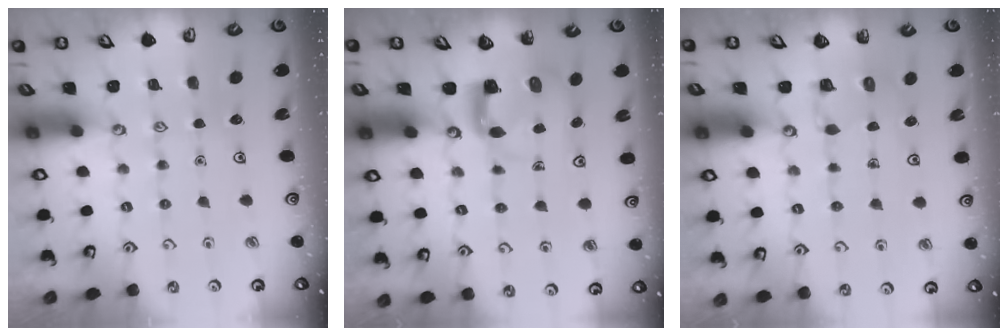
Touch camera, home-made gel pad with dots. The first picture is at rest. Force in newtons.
{"total": 3.9, "press": 3.9, "slide": 0.2}
{"total": 3.2, "press": 3.2, "slide": 0.2}